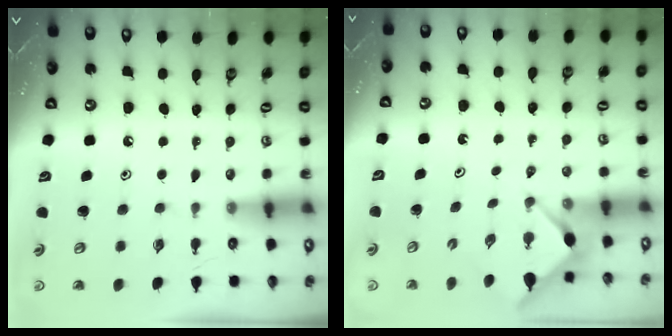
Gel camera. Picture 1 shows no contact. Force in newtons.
{"total": 2.9, "press": 2.9, "slide": 0.3}